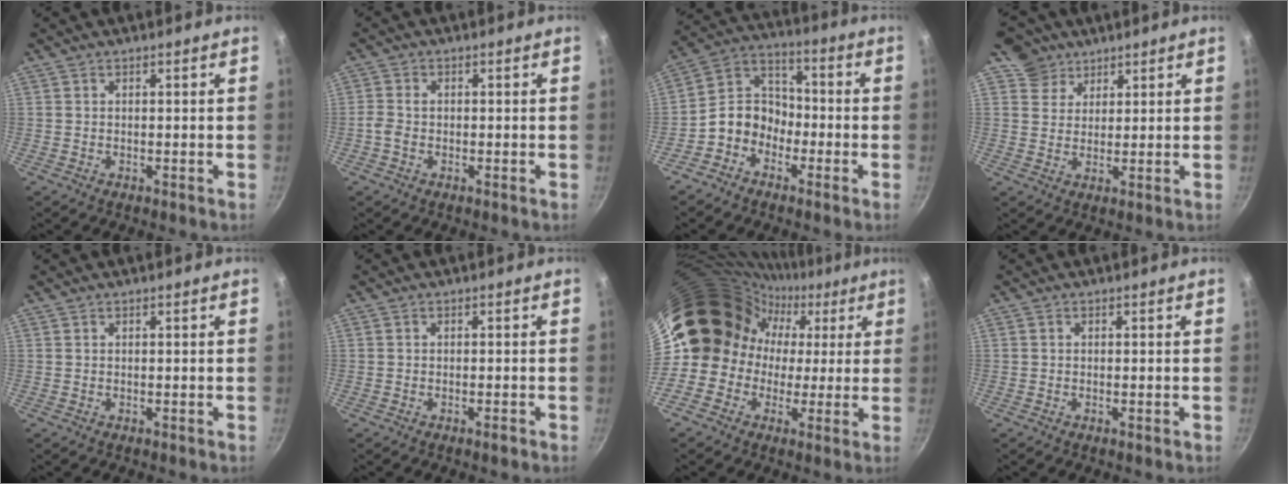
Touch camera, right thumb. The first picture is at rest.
{"total": 2.4, "force": [-0.6, 1.7, 1.5], "torque": [-0.039, 0.007, -0.019]}
{"total": 9.4, "force": [-3.9, 7.4, 4.2], "torque": [-0.040, 0.054, -0.097]}
{"total": 5.6, "force": [3.7, 4.2, 0.2], "torque": [0.035, -0.005, 0.058]}
{"total": 0.0}
{"total": 1.3, "force": [-0.8, 0.3, 0.9], "torque": [-0.023, 0.007, -0.015]}
{"total": 16.4, "force": [2.9, 15.0, 6.0], "torque": [-0.053, 0.049, 0.034]}
{"total": 0.6, "force": [-0.2, 0.2, 0.5], "torque": [-0.010, 0.002, -0.005]}